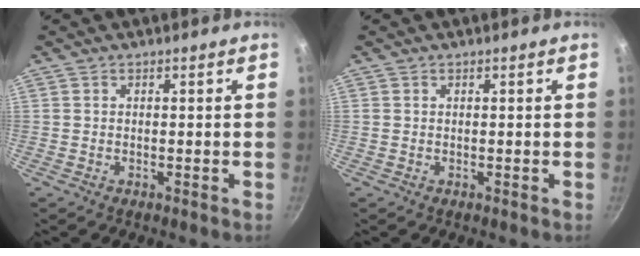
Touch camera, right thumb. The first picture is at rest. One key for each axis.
{"total": 0.0}